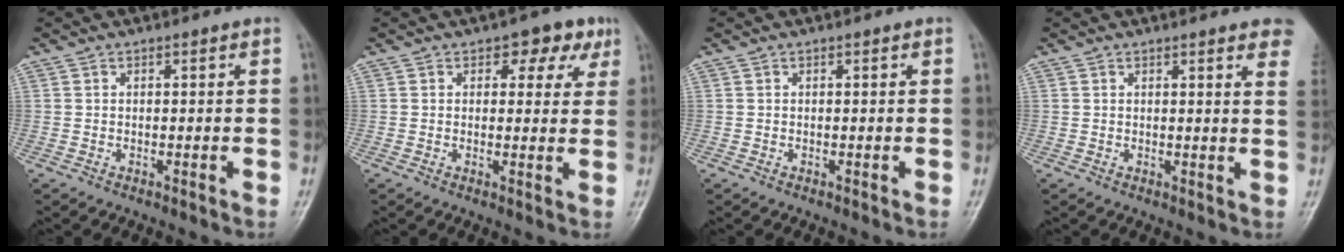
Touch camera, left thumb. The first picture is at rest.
{"total": 5.6, "force": [2.8, 3.5, 3.2], "torque": [0.000, -0.007, 0.029]}
{"total": 0.0}
{"total": 8.7, "force": [6.6, 1.5, 5.4], "torque": [-0.044, -0.016, 0.059]}